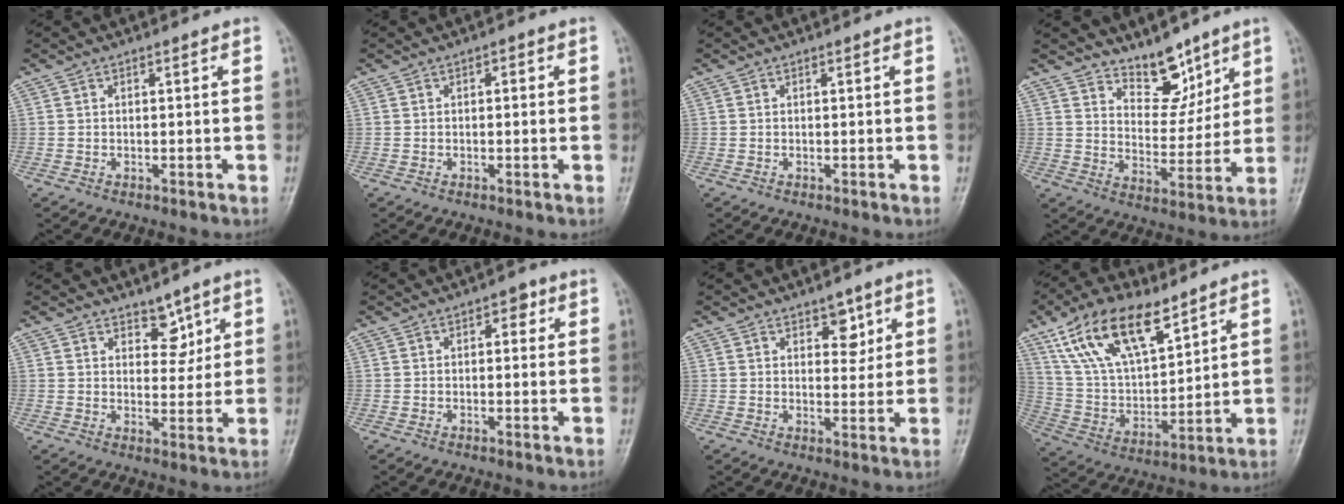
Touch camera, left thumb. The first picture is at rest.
{"total": 1.3, "force": [0.2, 0.8, 1.1], "torque": [-0.005, 0.003, -0.002]}
{"total": 0.0}
{"total": 9.3, "force": [7.2, 4.6, 3.8], "torque": [-0.021, -0.059, 0.127]}
{"total": 4.6, "force": [3.0, 2.8, 2.2], "torque": [0.001, -0.020, 0.046]}
{"total": 2.7, "force": [0.9, 1.7, 2.0], "torque": [-0.006, 0.003, 0.004]}
{"total": 4.5, "force": [2.4, 2.7, 2.7], "torque": [-0.008, -0.014, 0.033]}
{"total": 18.5, "force": [11.2, 8.3, 12.1], "torque": [-0.193, -0.036, 0.219]}